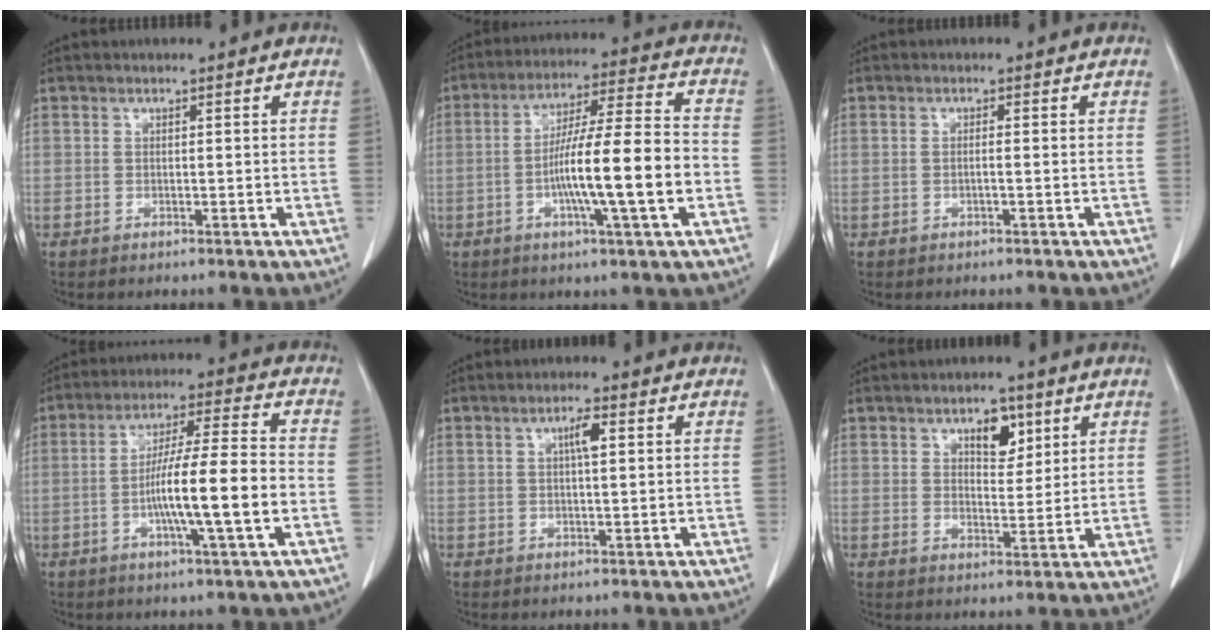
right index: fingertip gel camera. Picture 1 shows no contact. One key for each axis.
{"total": 14.5, "fx": -3.2, "fy": 0.4, "fz": 14.2, "tx": -0.242, "ty": 0.003, "tz": -0.058}
{"total": 0.7, "fx": -0.2, "fy": -0.1, "fz": 0.7, "tx": -0.012, "ty": 0.001, "tz": -0.002}
{"total": 12.6, "fx": -2.8, "fy": 0.1, "fz": 12.3, "tx": -0.211, "ty": 0.003, "tz": -0.053}
{"total": 2.8, "fx": 0.9, "fy": 0.4, "fz": 2.7, "tx": -0.048, "ty": 0.003, "tz": 0.013}
{"total": 5.1, "fx": 2.7, "fy": 2.6, "fz": 3.5, "tx": -0.051, "ty": 0.001, "tz": 0.042}